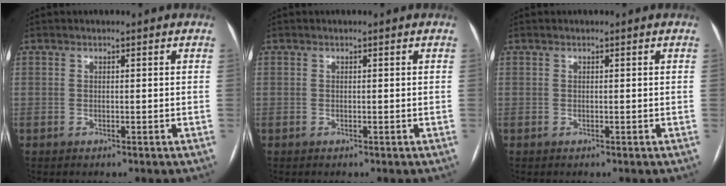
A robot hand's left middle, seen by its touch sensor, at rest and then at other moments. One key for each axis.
{"total": 0.0}
{"total": 0.0}